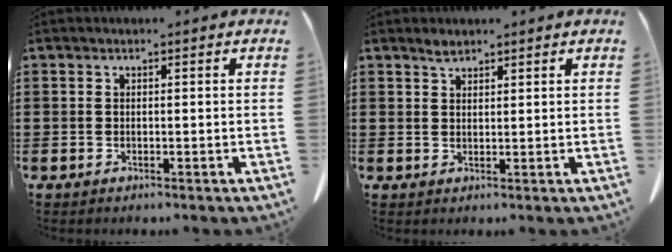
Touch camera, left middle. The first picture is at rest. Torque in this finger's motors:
{"motor_torque": [-0.13, 0.14, 0.10, 0.02]}